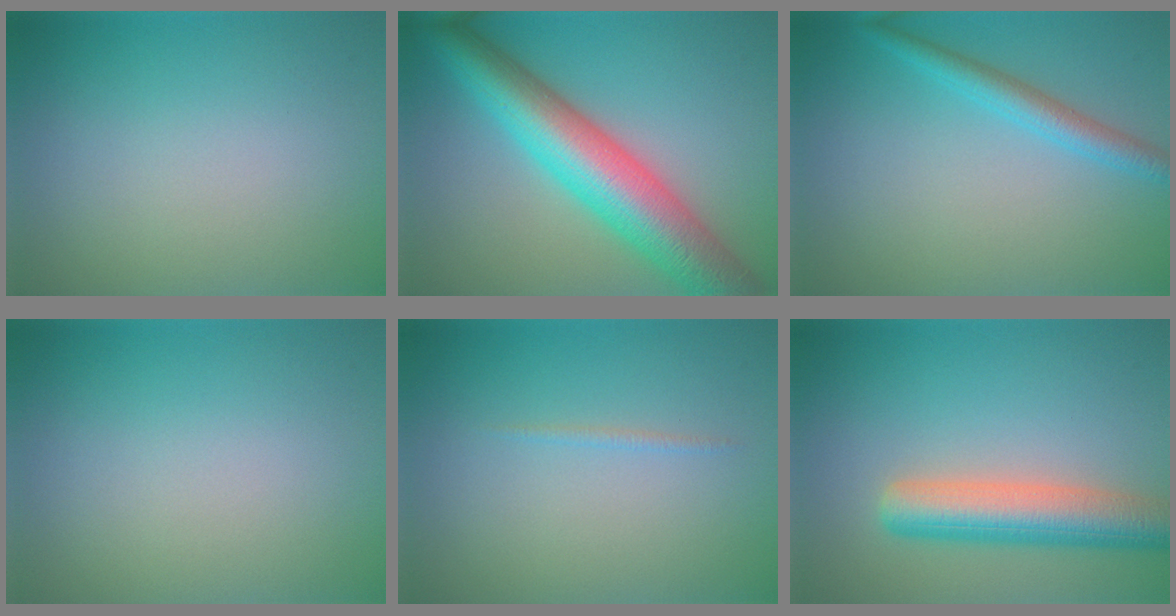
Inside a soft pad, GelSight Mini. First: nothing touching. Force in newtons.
{"total": 9.7, "press": 9.7, "slide": 0.2}
{"total": 2.7, "press": 2.7, "slide": 0.2}
{"total": 0.0}
{"total": 0.6, "press": 0.6, "slide": 0.1}
{"total": 6.0, "press": 6.0, "slide": 0.5}